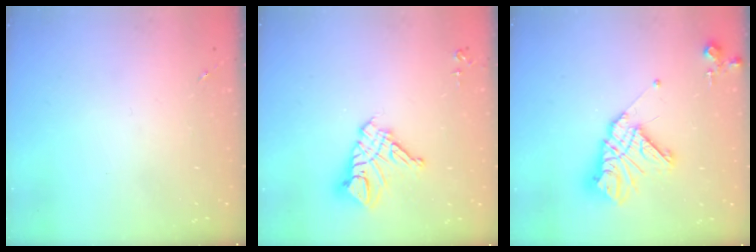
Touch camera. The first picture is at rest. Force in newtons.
{"total": 12.6, "press": 12.5, "slide": 1.3}
{"total": 14.7, "press": 14.6, "slide": 1.4}